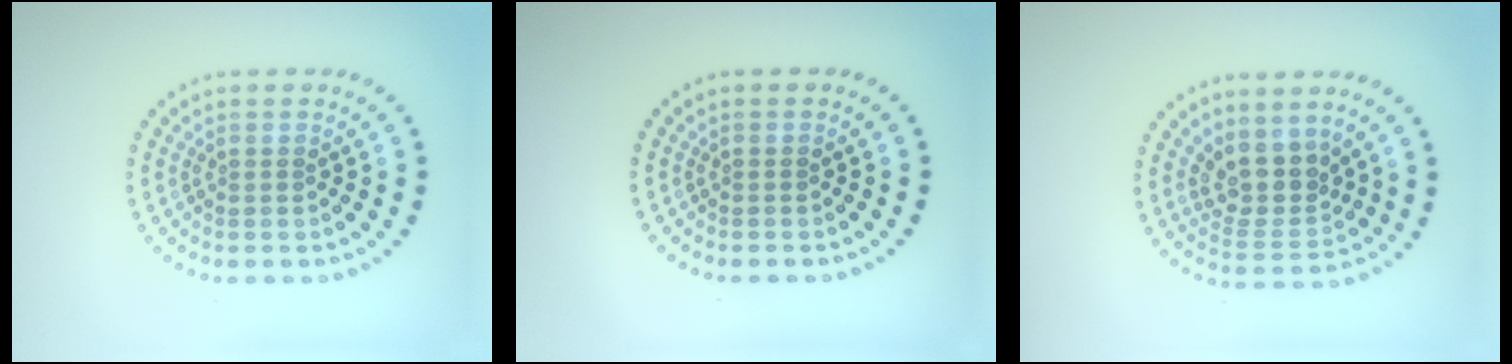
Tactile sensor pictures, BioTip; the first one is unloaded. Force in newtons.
{"total": 0.0}
{"total": 3.8, "press": 3.1, "slide": 2.3}